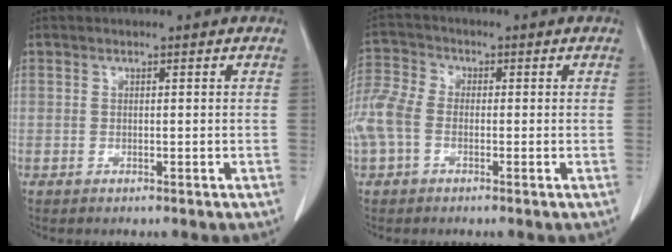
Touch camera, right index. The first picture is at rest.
{"total": 12.2, "force": [-2.0, 9.3, 7.5], "torque": [-0.226, 0.024, -0.041]}